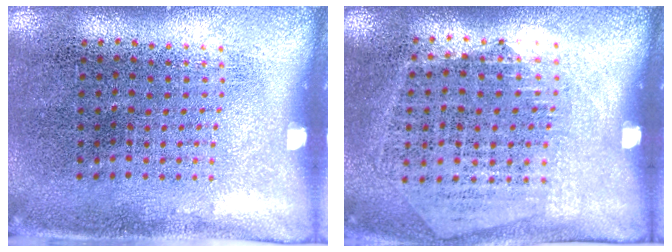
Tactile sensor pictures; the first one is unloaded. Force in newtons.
{"total": 1.4, "press": 1.2, "slide": 0.6}